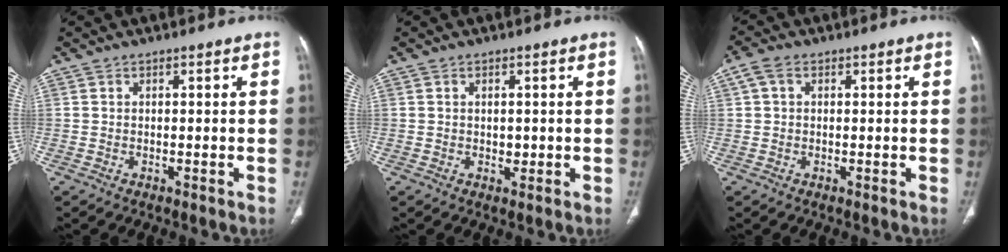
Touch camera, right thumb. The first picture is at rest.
{"total": 1.5, "force": [0.1, 1.0, 1.1], "torque": [-0.012, -0.001, 0.004]}
{"total": 2.9, "force": [0.9, 2.0, 1.9], "torque": [-0.041, 0.012, 0.017]}